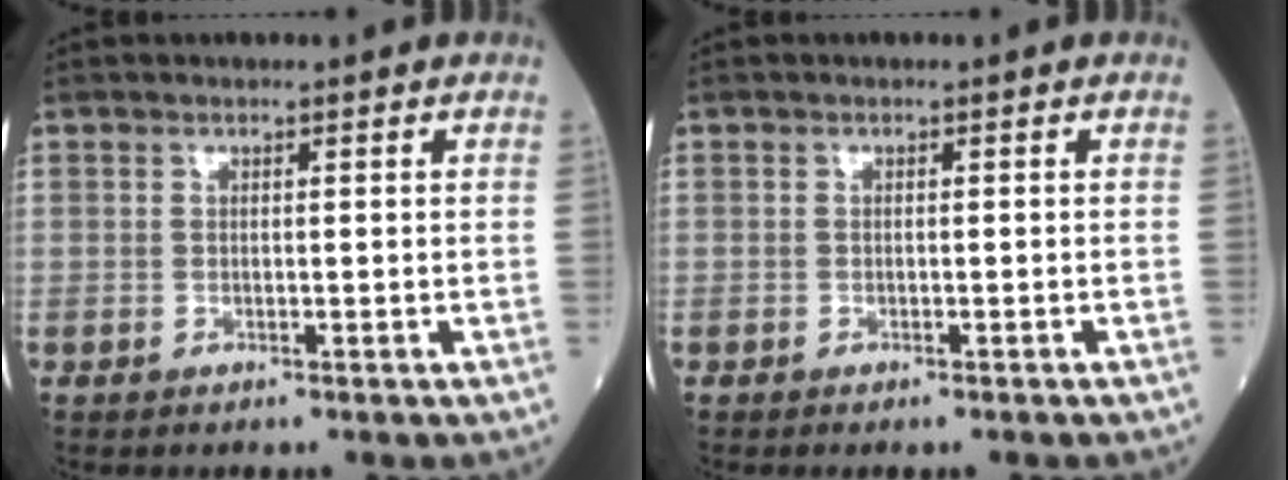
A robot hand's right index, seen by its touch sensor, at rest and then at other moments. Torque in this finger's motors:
{"motor_torque": [-1.83, -0.31, -0.95, -0.21]}